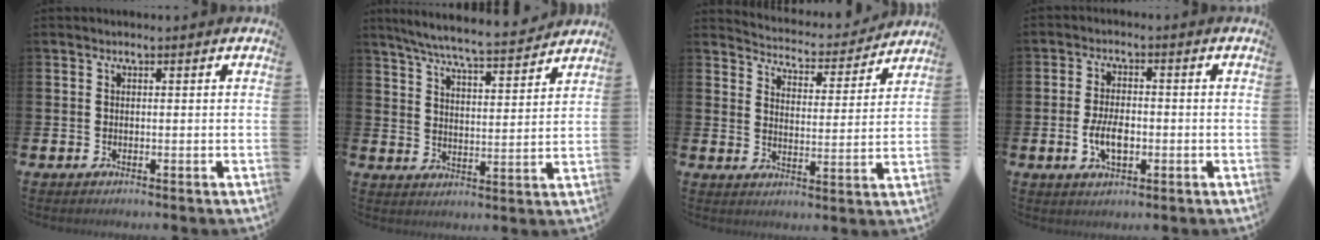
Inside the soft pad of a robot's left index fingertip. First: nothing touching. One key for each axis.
{"total": 7.0, "fx": 6.5, "fy": 0.3, "fz": 2.4, "tx": -0.065, "ty": -0.045, "tz": 0.112}
{"total": 4.9, "fx": 4.8, "fy": 0.9, "fz": 0.2, "tx": -0.027, "ty": -0.043, "tz": 0.078}
{"total": 4.8, "fx": -0.9, "fy": 2.5, "fz": 3.9, "tx": -0.067, "ty": 0.000, "tz": -0.020}